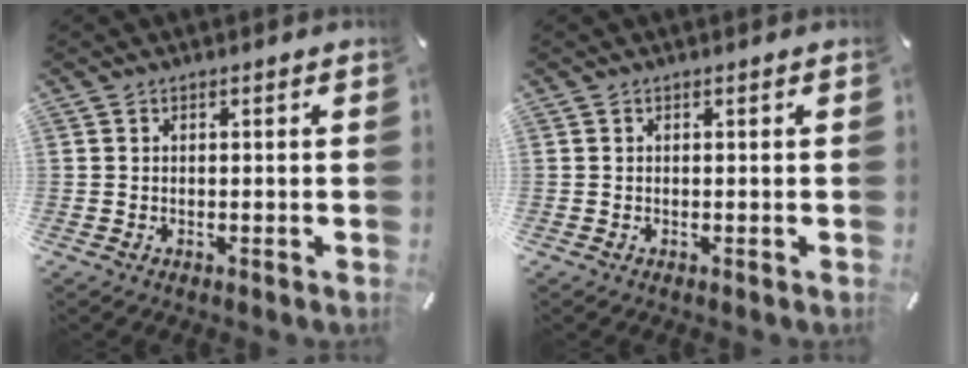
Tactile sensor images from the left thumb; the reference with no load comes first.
{"total": 0.0}